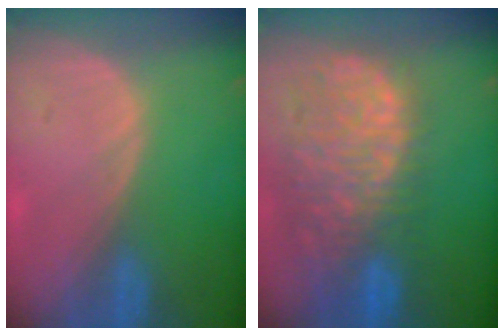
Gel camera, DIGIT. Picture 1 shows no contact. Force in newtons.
{"total": 13.1, "press": 10.9, "slide": 7.3}